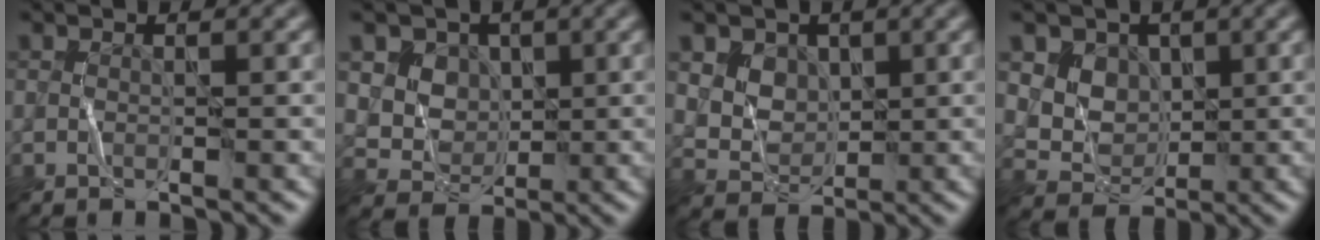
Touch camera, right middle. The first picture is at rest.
{"total": 4.9, "force": [2.6, 4.0, 1.3], "torque": [-0.046, 0.016, 0.050]}
{"total": 2.9, "force": [1.8, 2.3, 0.5], "torque": [-0.030, 0.002, 0.041]}
{"total": 5.0, "force": [2.6, 4.1, 1.5], "torque": [-0.048, 0.012, 0.049]}